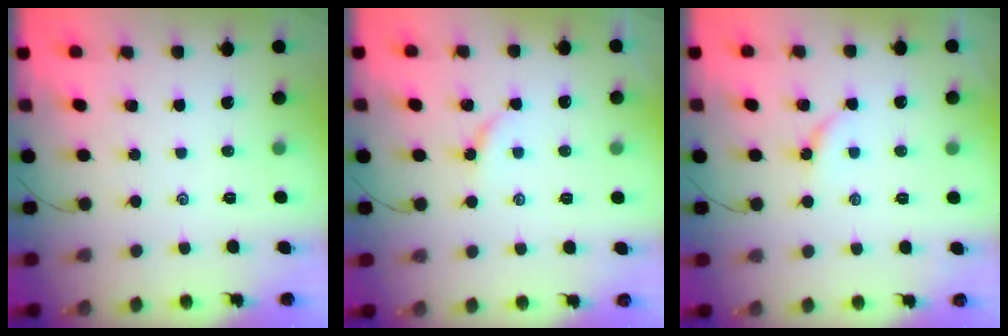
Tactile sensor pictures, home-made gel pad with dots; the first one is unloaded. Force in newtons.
{"total": 3.0, "press": 2.9, "slide": 0.3}
{"total": 3.6, "press": 3.6, "slide": 0.4}